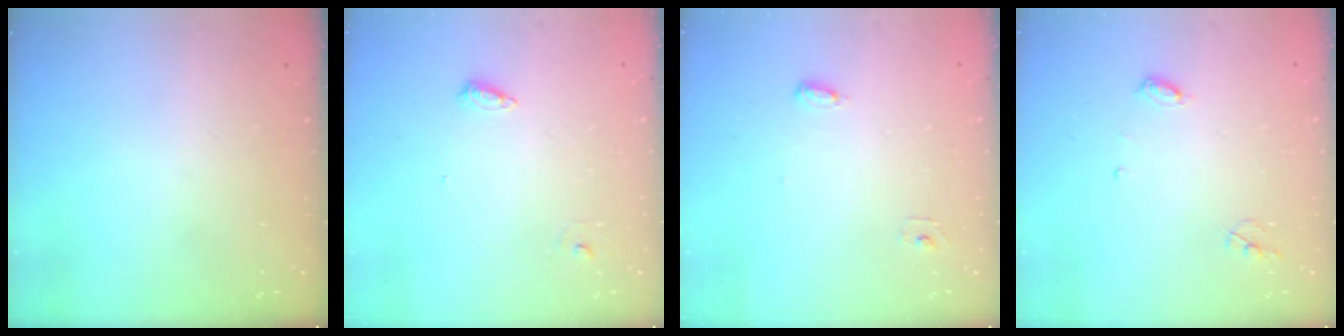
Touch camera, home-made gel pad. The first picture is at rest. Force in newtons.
{"total": 6.2, "press": 6.1, "slide": 1.2}
{"total": 4.5, "press": 4.3, "slide": 1.2}
{"total": 5.3, "press": 5.3, "slide": 0.5}